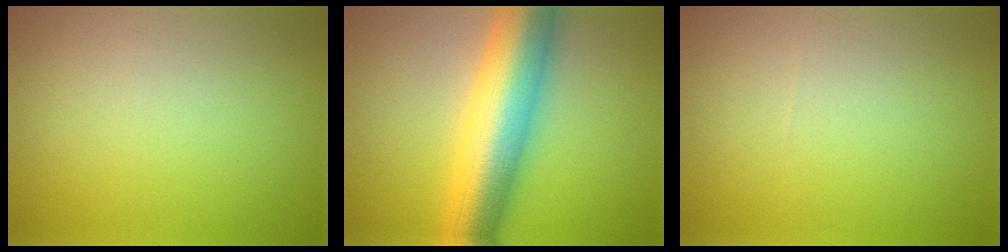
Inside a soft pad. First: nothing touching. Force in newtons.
{"total": 11.0, "press": 11.0, "slide": 0.3}
{"total": 0.0}